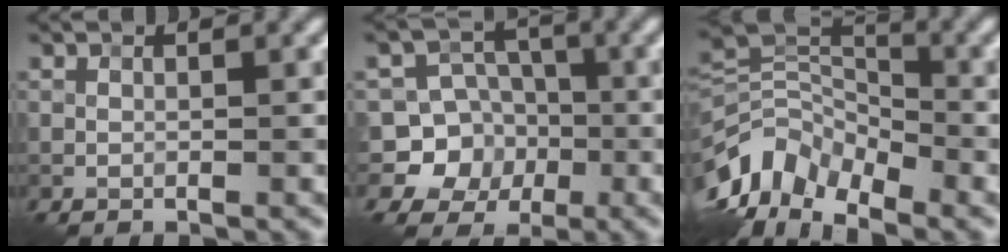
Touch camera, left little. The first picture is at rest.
{"total": 8.2, "force": [-1.7, 7.9, 1.5], "torque": [-0.027, 0.015, -0.053]}
{"total": 7.8, "force": [-4.6, 4.6, 4.3], "torque": [-0.080, 0.005, -0.104]}